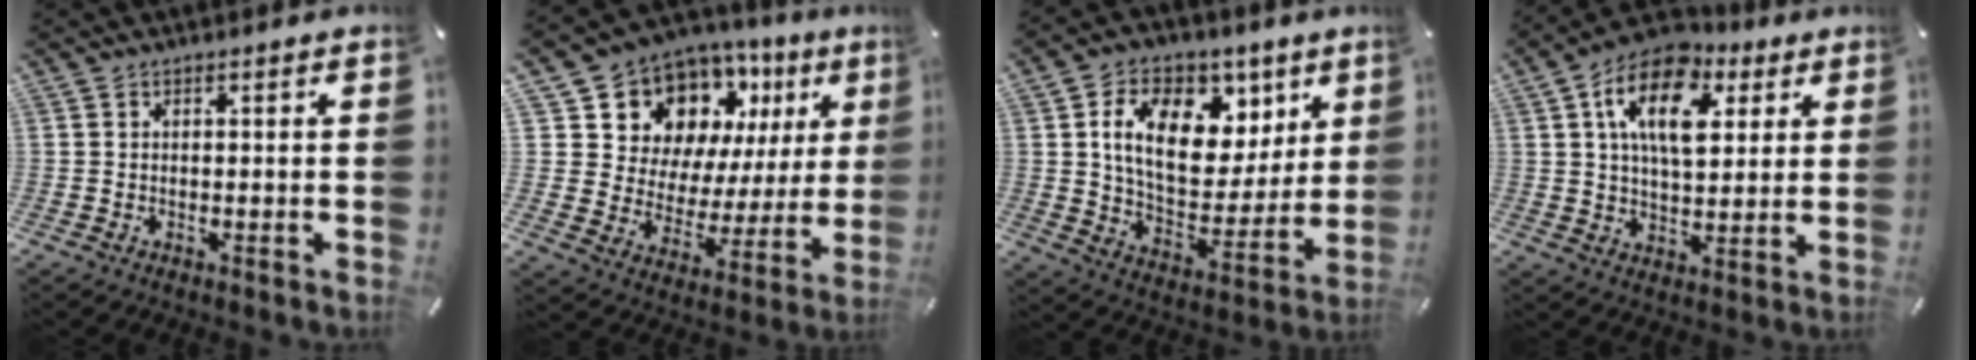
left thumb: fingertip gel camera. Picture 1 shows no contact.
{"total": 12.2, "force": [8.1, 8.6, 3.1], "torque": [-0.056, -0.081, 0.147]}
{"total": 16.9, "force": [7.4, 11.2, 10.4], "torque": [-0.163, -0.028, 0.133]}
{"total": 15.1, "force": [6.1, 9.1, 10.4], "torque": [-0.181, -0.008, 0.106]}